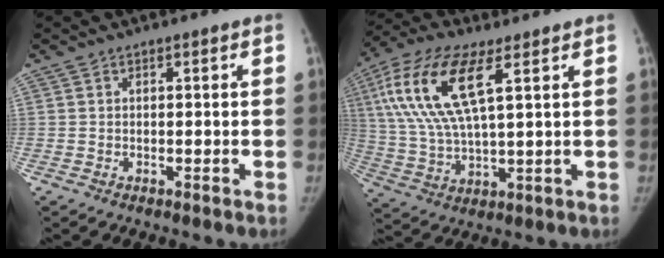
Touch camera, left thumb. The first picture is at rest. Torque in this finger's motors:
{"motor_torque": [0.51, 0.70, 2.28, -0.50, 0.75]}